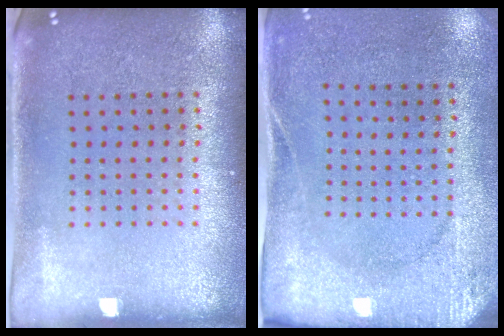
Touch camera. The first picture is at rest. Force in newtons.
{"total": 2.7, "press": 2.1, "slide": 1.7}